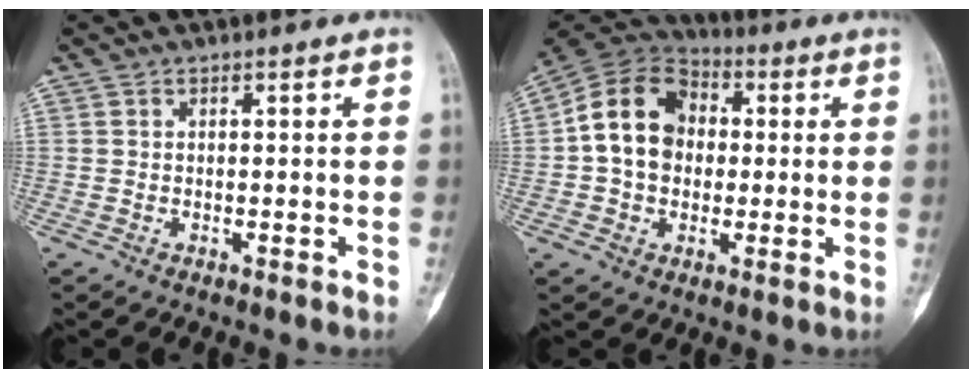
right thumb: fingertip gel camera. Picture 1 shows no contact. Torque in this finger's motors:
{"motor_torque": [1.36, 1.39, 0.32, 0.23, 0.07]}